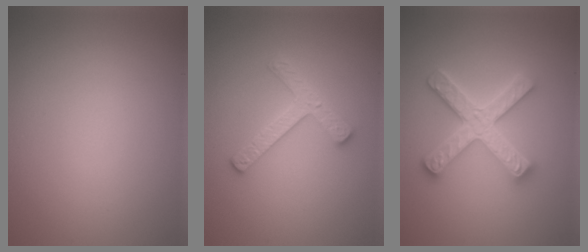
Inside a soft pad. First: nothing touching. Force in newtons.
{"total": 2.7, "press": 2.6, "slide": 0.5}
{"total": 5.0, "press": 4.9, "slide": 0.8}